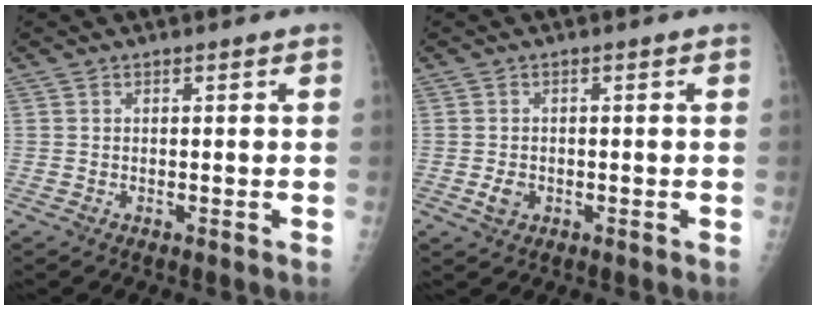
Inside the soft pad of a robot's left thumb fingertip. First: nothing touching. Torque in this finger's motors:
{"motor_torque": [0.20, 0.43, 0.36, 0.03, 0.00]}